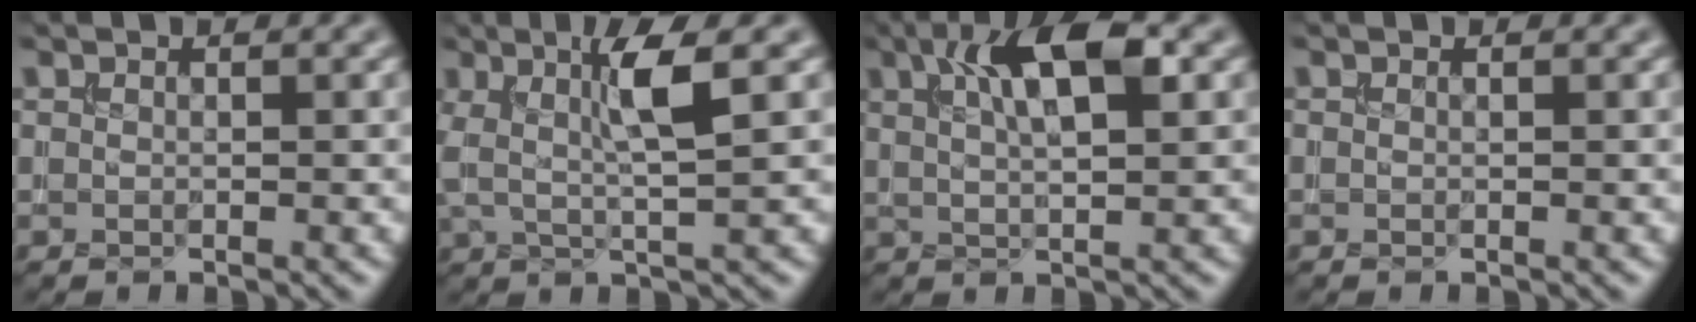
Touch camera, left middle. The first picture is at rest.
{"total": 4.5, "force": [0.9, 0.7, 4.3], "torque": [-0.086, 0.006, 0.025]}
{"total": 6.9, "force": [2.7, 2.2, 5.9], "torque": [-0.093, 0.009, 0.045]}
{"total": 0.0}